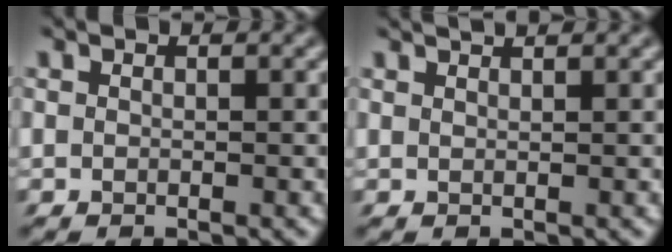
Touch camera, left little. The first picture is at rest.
{"total": 1.7, "force": [1.6, -0.3, 0.5], "torque": [-0.012, 0.016, 0.026]}